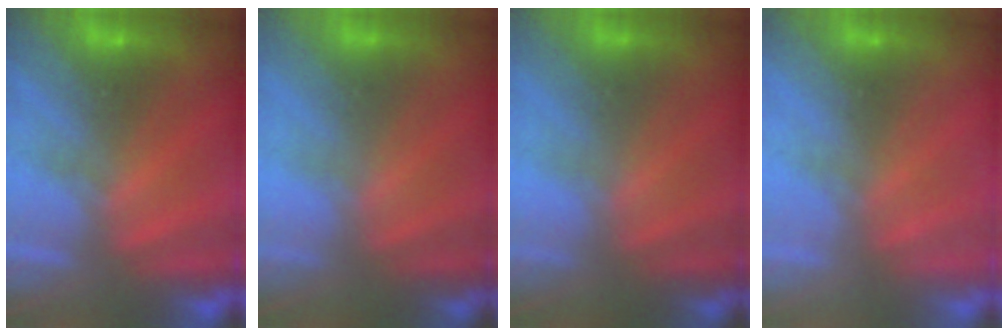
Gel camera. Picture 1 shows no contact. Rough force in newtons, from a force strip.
{"total": 2.5}
{"total": 2.5}
{"total": 2.0}